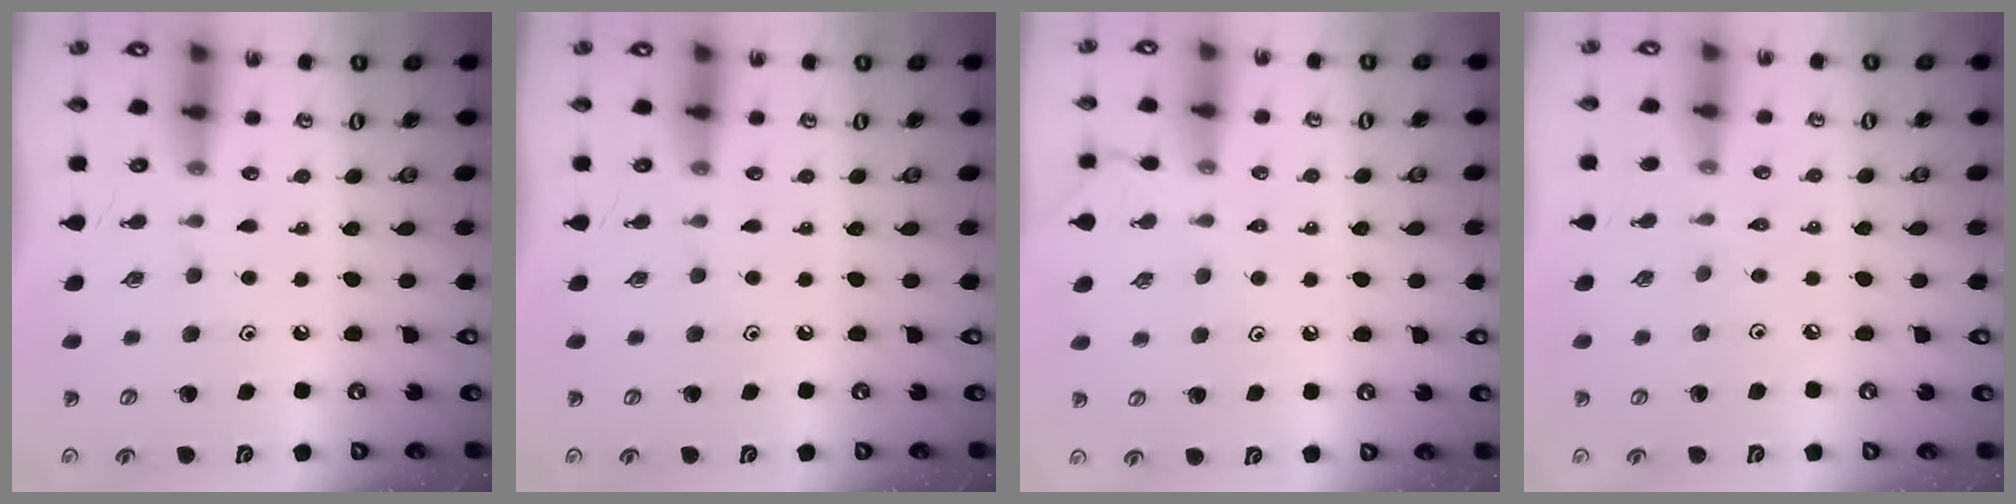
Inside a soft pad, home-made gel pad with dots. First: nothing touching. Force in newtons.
{"total": 0.0}
{"total": 3.2, "press": 3.2, "slide": 0.3}
{"total": 2.4, "press": 2.3, "slide": 0.5}